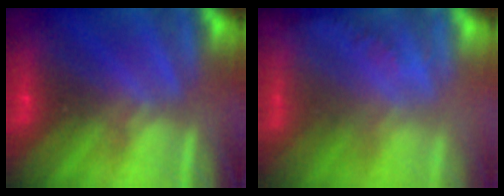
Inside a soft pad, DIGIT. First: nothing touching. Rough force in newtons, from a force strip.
{"total": 1.2}